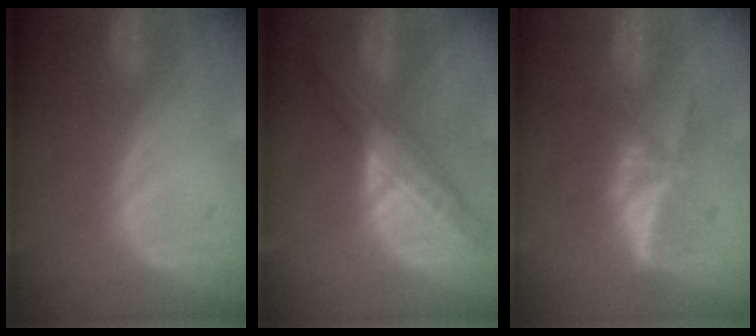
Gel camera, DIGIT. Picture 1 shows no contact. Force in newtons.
{"total": 8.8, "press": 7.6, "slide": 4.4}
{"total": 6.2, "press": 5.4, "slide": 3.0}